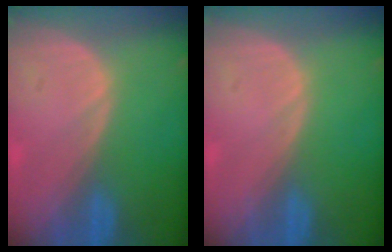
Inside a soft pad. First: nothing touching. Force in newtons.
{"total": 0.0}